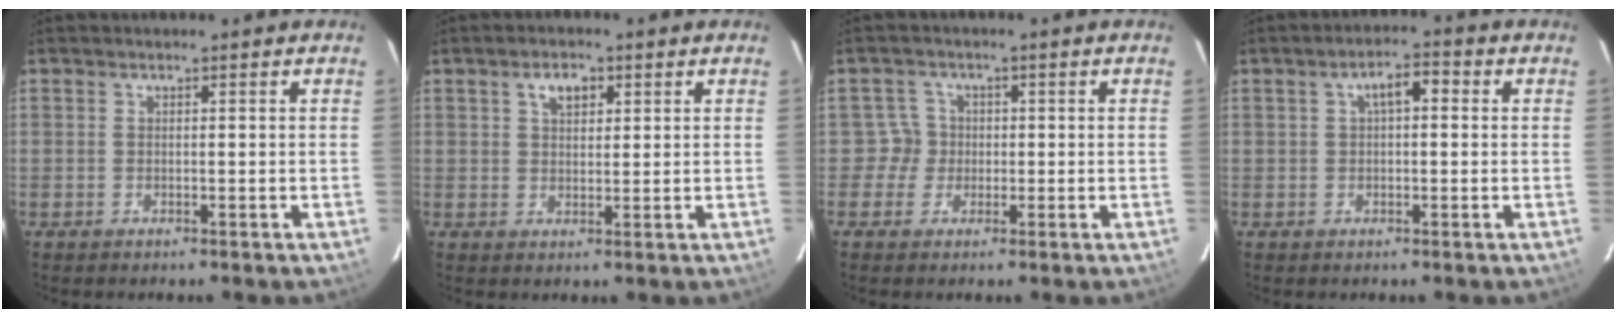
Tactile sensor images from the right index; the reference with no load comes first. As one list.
[{"total": 3.5, "force": [1.8, 1.8, 2.4], "torque": [-0.041, 0.008, 0.032]}, {"total": 2.7, "force": [-0.3, 2.6, -0.3], "torque": [0.012, 0.011, -0.006]}, {"total": 4.0, "force": [0.9, 1.5, 3.5], "torque": [-0.059, 0.016, 0.015]}]